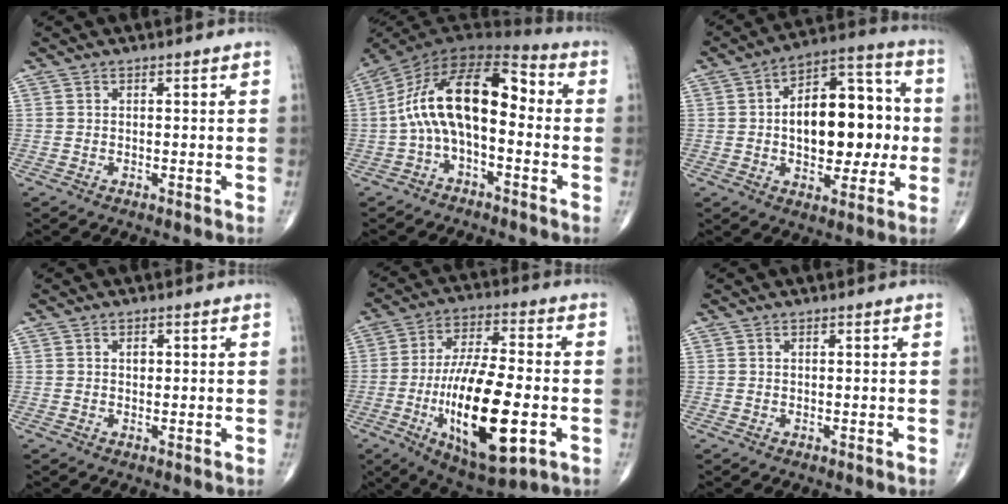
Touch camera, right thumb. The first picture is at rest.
{"total": 16.7, "force": [-0.5, 8.2, 14.5], "torque": [-0.245, 0.057, -0.022]}
{"total": 19.3, "force": [0.1, 11.0, 15.8], "torque": [-0.194, 0.032, 0.002]}
{"total": 1.1, "force": [0.3, 0.8, 0.8], "torque": [-0.008, 0.001, 0.005]}
{"total": 21.9, "force": [-5.5, 7.8, 19.7], "torque": [-0.348, 0.009, -0.076]}
{"total": 0.0}